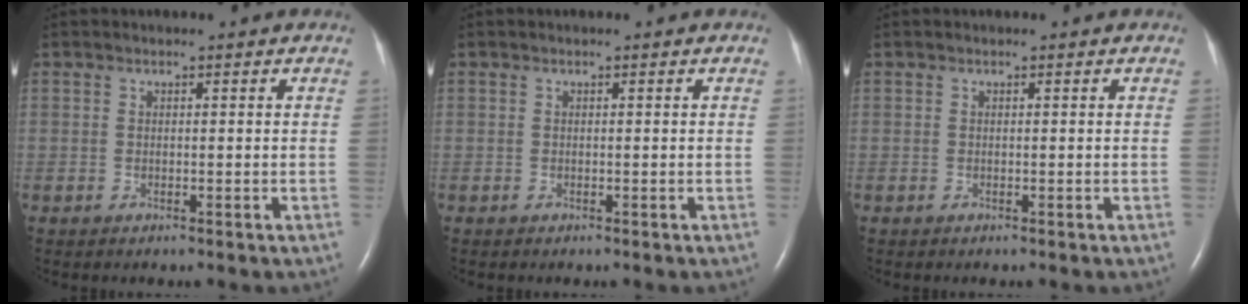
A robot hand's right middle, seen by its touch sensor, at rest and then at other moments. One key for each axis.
{"total": 0.0}
{"total": 0.0}